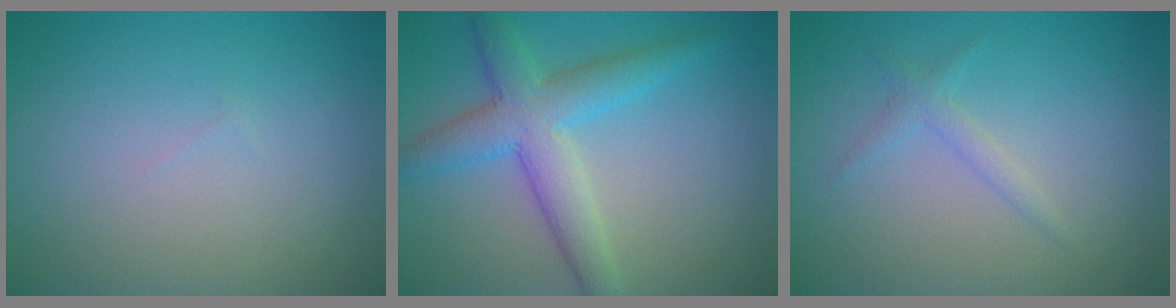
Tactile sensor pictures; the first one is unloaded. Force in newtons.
{"total": 5.4, "press": 5.4, "slide": 0.1}
{"total": 1.3, "press": 1.3, "slide": 0.0}